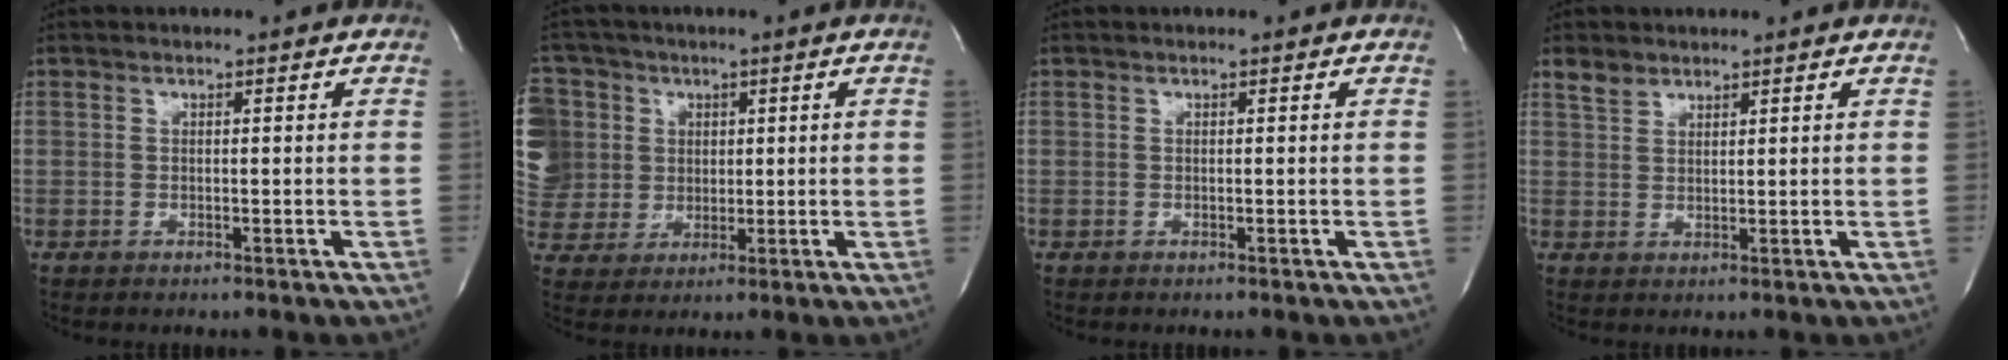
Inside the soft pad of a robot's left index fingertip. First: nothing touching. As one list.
[{"total": 19.8, "force": [4.4, 18.4, 5.7], "torque": [-0.227, 0.071, 0.105]}, {"total": 0.0}, {"total": 2.6, "force": [2.2, 1.3, 0.4], "torque": [-0.012, 0.011, 0.044]}]